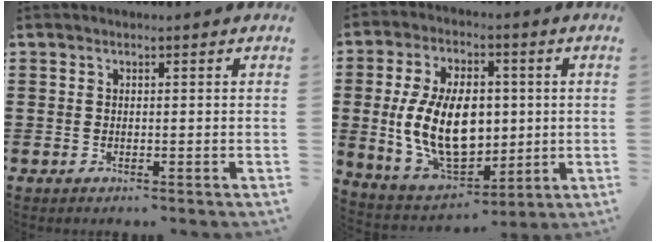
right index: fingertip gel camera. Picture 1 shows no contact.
{"total": 13.6, "force": [0.6, 8.5, 10.7], "torque": [-0.214, 0.000, 0.010]}